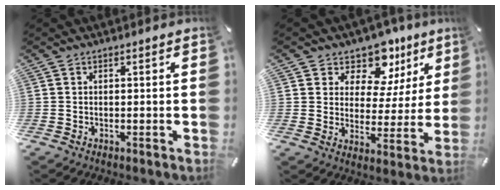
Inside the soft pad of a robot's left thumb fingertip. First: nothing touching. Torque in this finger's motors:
{"motor_torque": [0.32, 0.11, 0.12, -0.01, 0.01]}